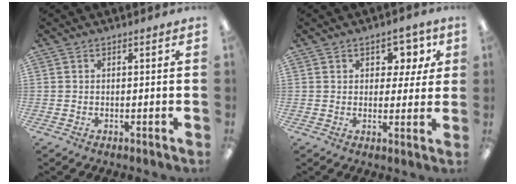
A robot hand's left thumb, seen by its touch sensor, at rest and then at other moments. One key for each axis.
{"total": 6.5, "fx": 3.0, "fy": 4.5, "fz": 3.6, "tx": -0.037, "ty": -0.004, "tz": 0.045}